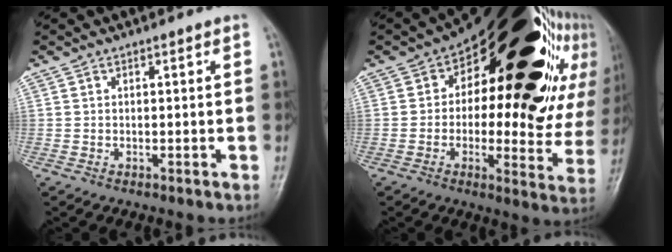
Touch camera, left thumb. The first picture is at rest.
{"total": 33.1, "force": [10.1, 16.2, 27.0], "torque": [-0.290, 0.048, 0.152]}